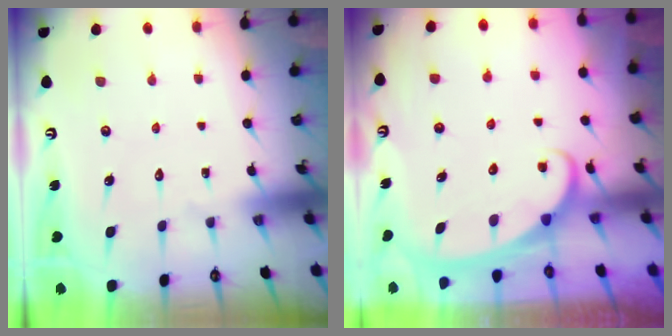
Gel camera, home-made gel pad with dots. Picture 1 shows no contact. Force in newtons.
{"total": 2.5, "press": 2.5, "slide": 0.3}